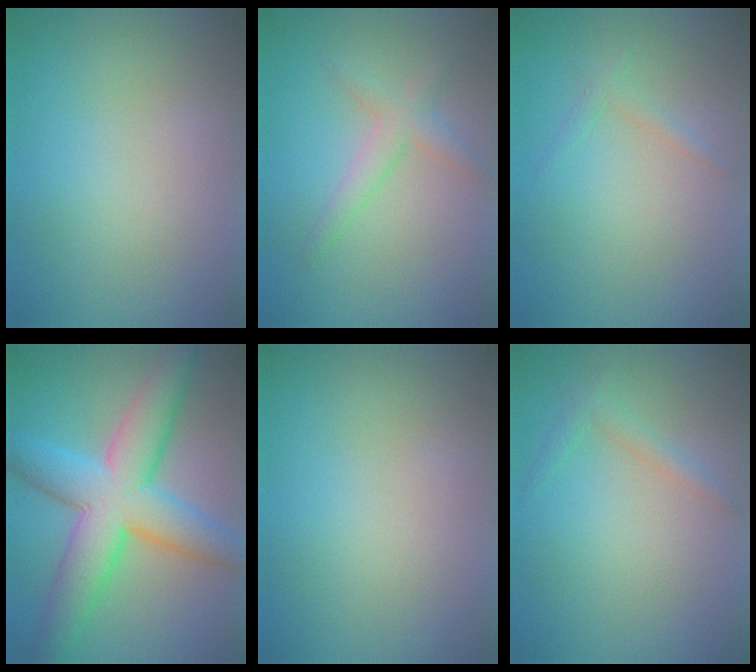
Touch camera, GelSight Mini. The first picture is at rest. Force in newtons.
{"total": 2.2, "press": 2.2, "slide": 0.1}
{"total": 0.9, "press": 0.9, "slide": 0.0}
{"total": 9.5, "press": 9.5, "slide": 0.2}
{"total": 0.0}
{"total": 0.7, "press": 0.7, "slide": 0.0}